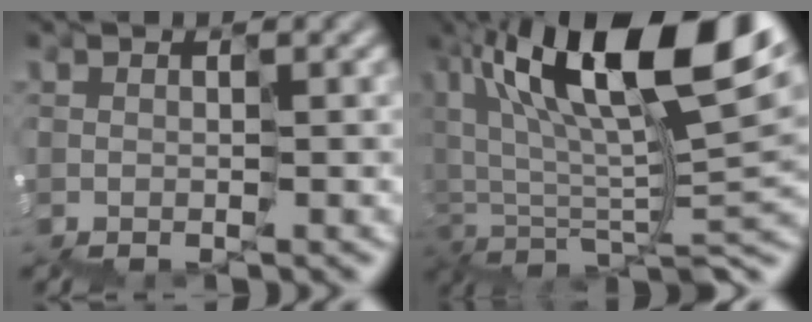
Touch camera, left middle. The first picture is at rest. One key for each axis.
{"total": 12.8, "fx": 5.8, "fy": 4.1, "fz": 10.7, "tx": -0.182, "ty": 0.016, "tz": 0.109}